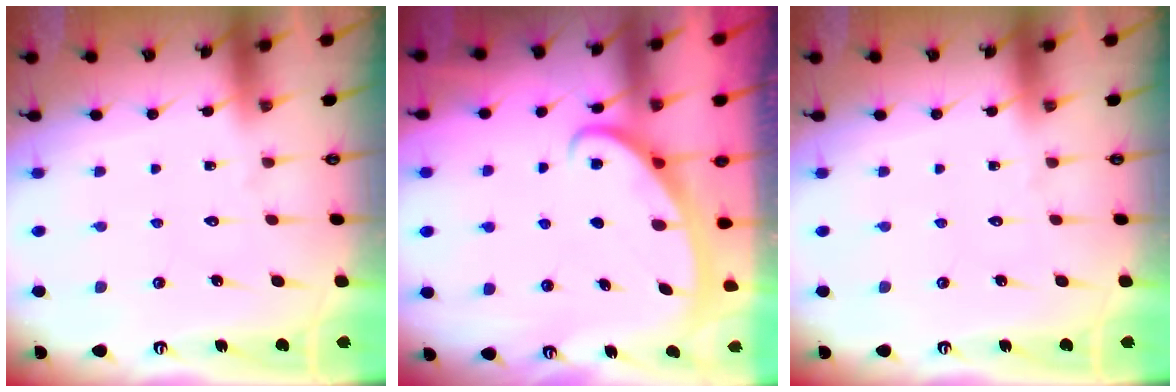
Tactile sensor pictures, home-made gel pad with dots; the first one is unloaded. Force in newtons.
{"total": 2.8, "press": 2.8, "slide": 0.4}
{"total": 0.0}